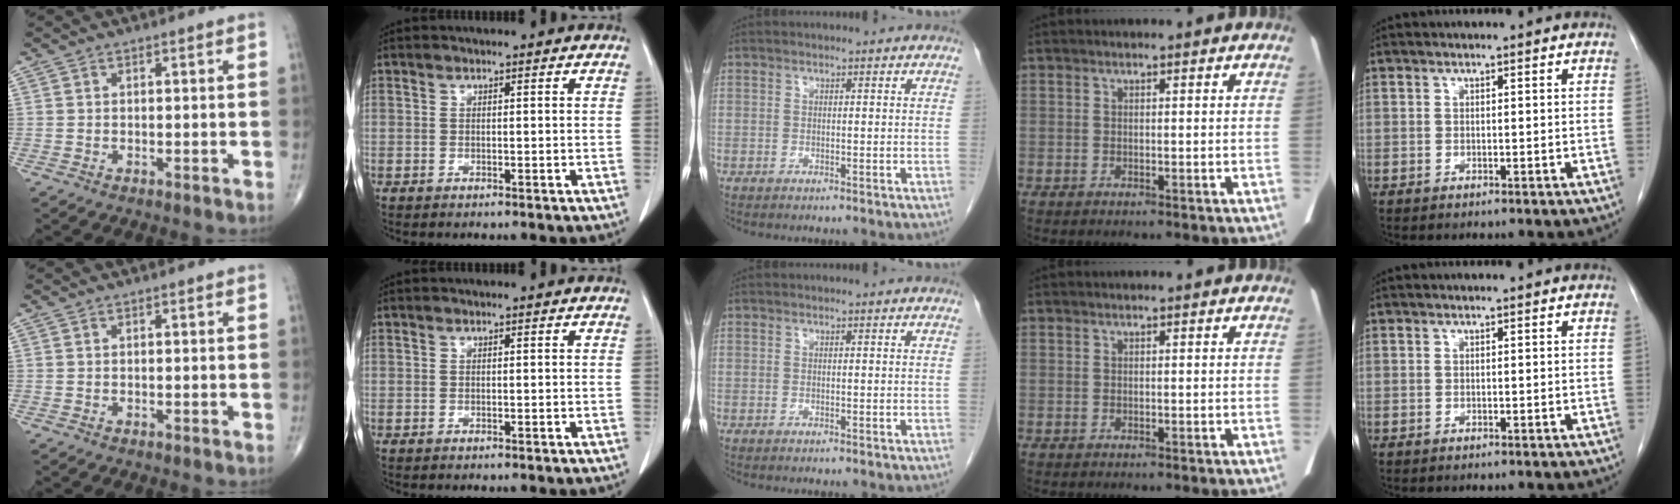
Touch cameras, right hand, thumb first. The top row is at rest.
{}